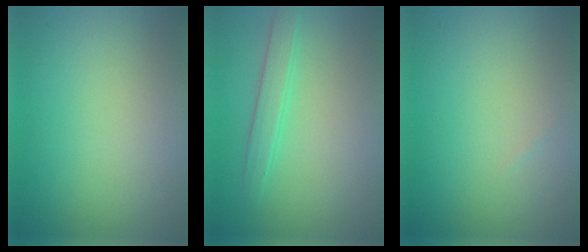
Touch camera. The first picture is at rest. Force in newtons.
{"total": 2.1, "press": 2.1, "slide": 0.1}
{"total": 0.0}